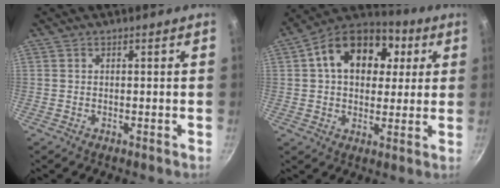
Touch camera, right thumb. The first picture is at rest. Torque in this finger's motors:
{"motor_torque": [0.32, 3.40, 0.65, -0.50, 0.10]}